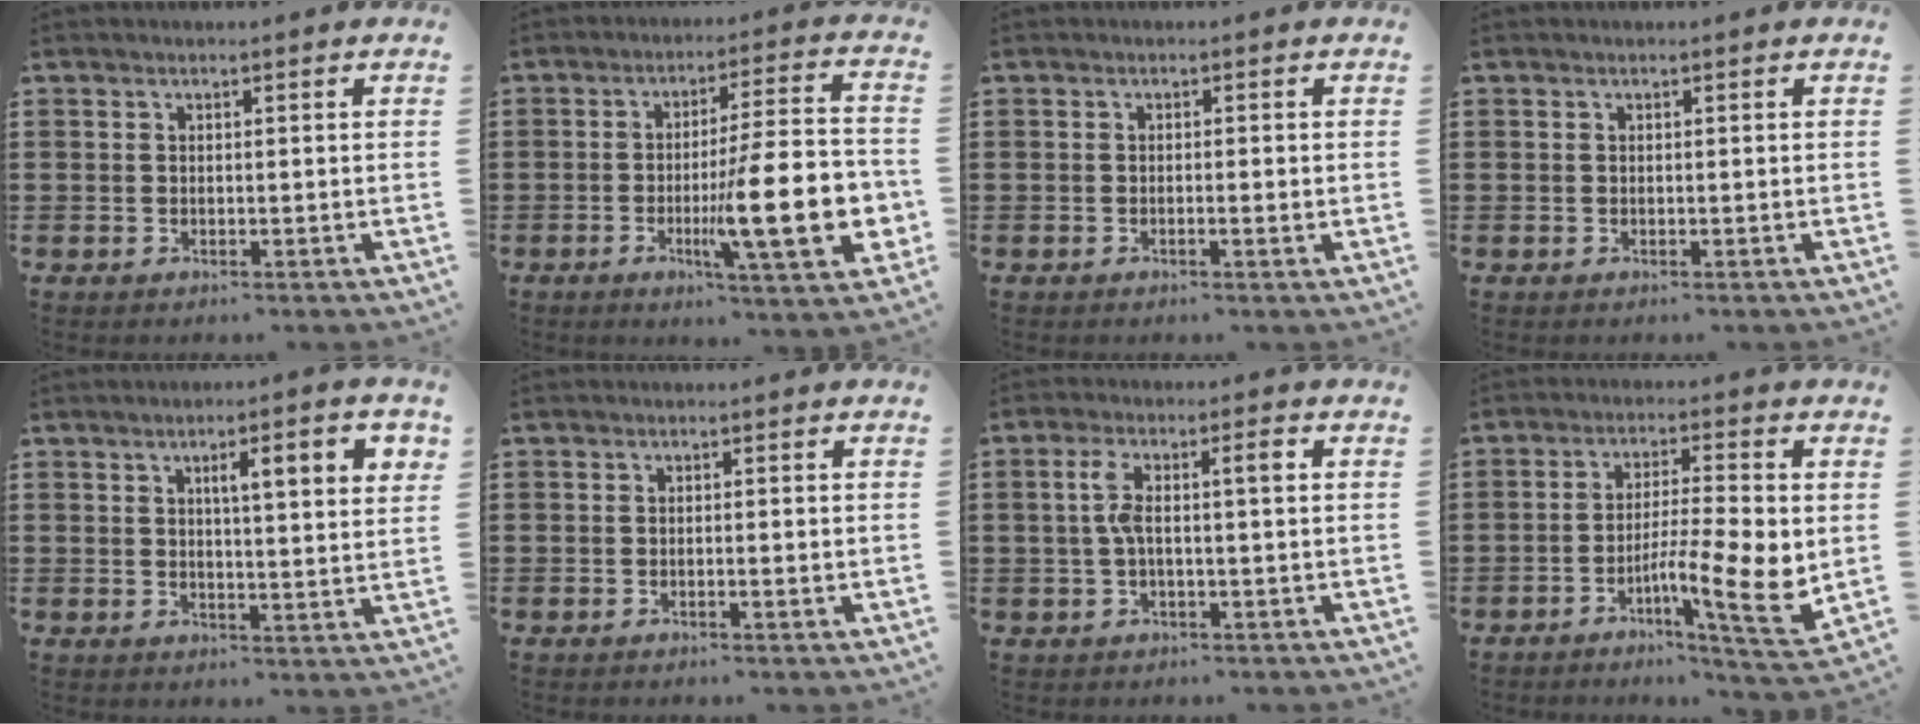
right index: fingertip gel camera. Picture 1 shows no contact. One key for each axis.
{"total": 17.1, "fx": -3.9, "fy": 3.4, "fz": 16.3, "tx": -0.250, "ty": -0.011, "tz": -0.059}
{"total": 0.9, "fx": -0.3, "fy": 0.0, "fz": 0.8, "tx": -0.015, "ty": -0.001, "tz": -0.005}
{"total": 0.0}
{"total": 6.1, "fx": 2.3, "fy": 1.1, "fz": 5.6, "tx": -0.095, "ty": -0.001, "tz": 0.031}
{"total": 0.6, "fx": -0.2, "fy": 0.0, "fz": 0.6, "tx": -0.011, "ty": -0.001, "tz": -0.004}
{"total": 5.0, "fx": 0.3, "fy": 1.0, "fz": 4.9, "tx": -0.098, "ty": 0.006, "tz": -0.002}
{"total": 9.7, "fx": -2.1, "fy": 1.5, "fz": 9.3, "tx": -0.145, "ty": -0.018, "tz": -0.036}